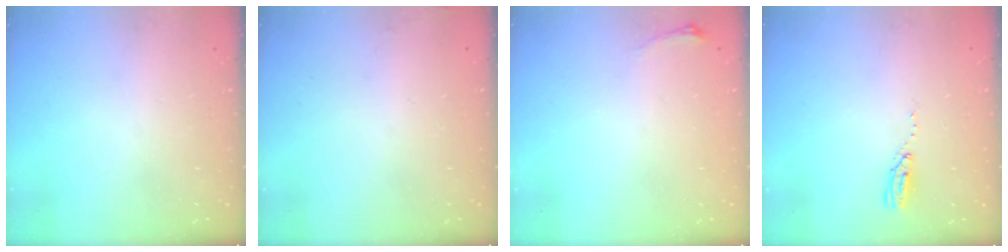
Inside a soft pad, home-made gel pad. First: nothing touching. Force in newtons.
{"total": 6.5, "press": 3.9, "slide": 5.2}
{"total": 3.3, "press": 3.2, "slide": 1.0}
{"total": 3.7, "press": 3.7, "slide": 0.3}